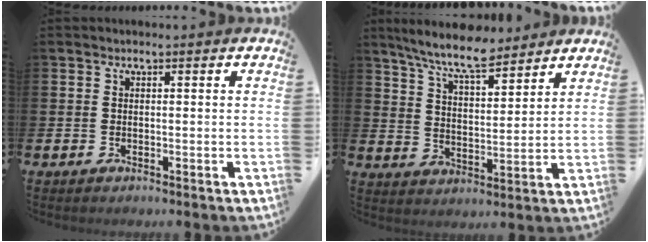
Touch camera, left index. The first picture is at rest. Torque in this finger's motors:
{"motor_torque": [1.05, -1.09, 0.28, 0.21]}